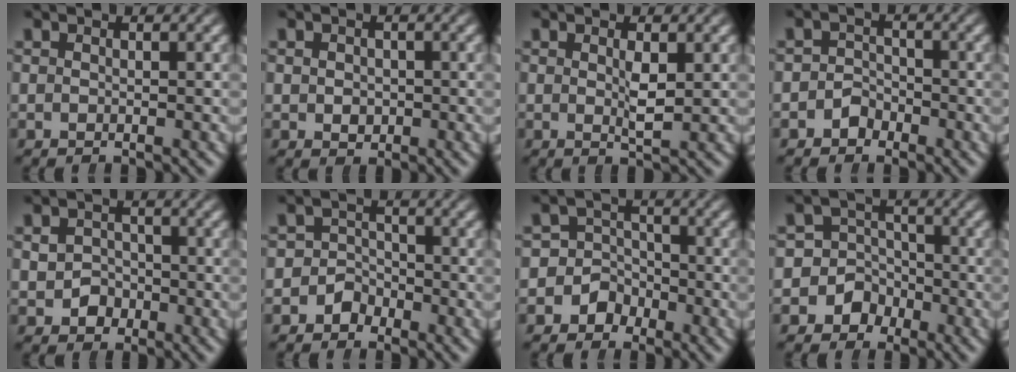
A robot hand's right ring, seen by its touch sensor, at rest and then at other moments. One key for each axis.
{"total": 1.0, "fx": -0.1, "fy": 0.9, "fz": 0.4, "tx": -0.018, "ty": -0.016, "tz": 0.006}
{"total": 1.5, "fx": 0.3, "fy": 0.1, "fz": 1.4, "tx": -0.034, "ty": -0.015, "tz": 0.007}
{"total": 2.3, "fx": -1.5, "fy": 1.7, "fz": 0.0, "tx": -0.006, "ty": -0.009, "tz": -0.027}
{"total": 2.1, "fx": -0.8, "fy": 1.9, "fz": 0.4, "tx": -0.006, "ty": -0.013, "tz": -0.009}
{"total": 3.2, "fx": -1.7, "fy": 2.7, "fz": 0.2, "tx": -0.015, "ty": -0.009, "tz": -0.032}
{"total": 6.8, "fx": -2.1, "fy": 6.3, "fz": 1.5, "tx": -0.057, "ty": -0.025, "tz": -0.037}
{"total": 8.5, "fx": -2.5, "fy": 7.9, "fz": 2.0, "tx": -0.076, "ty": -0.036, "tz": -0.042}